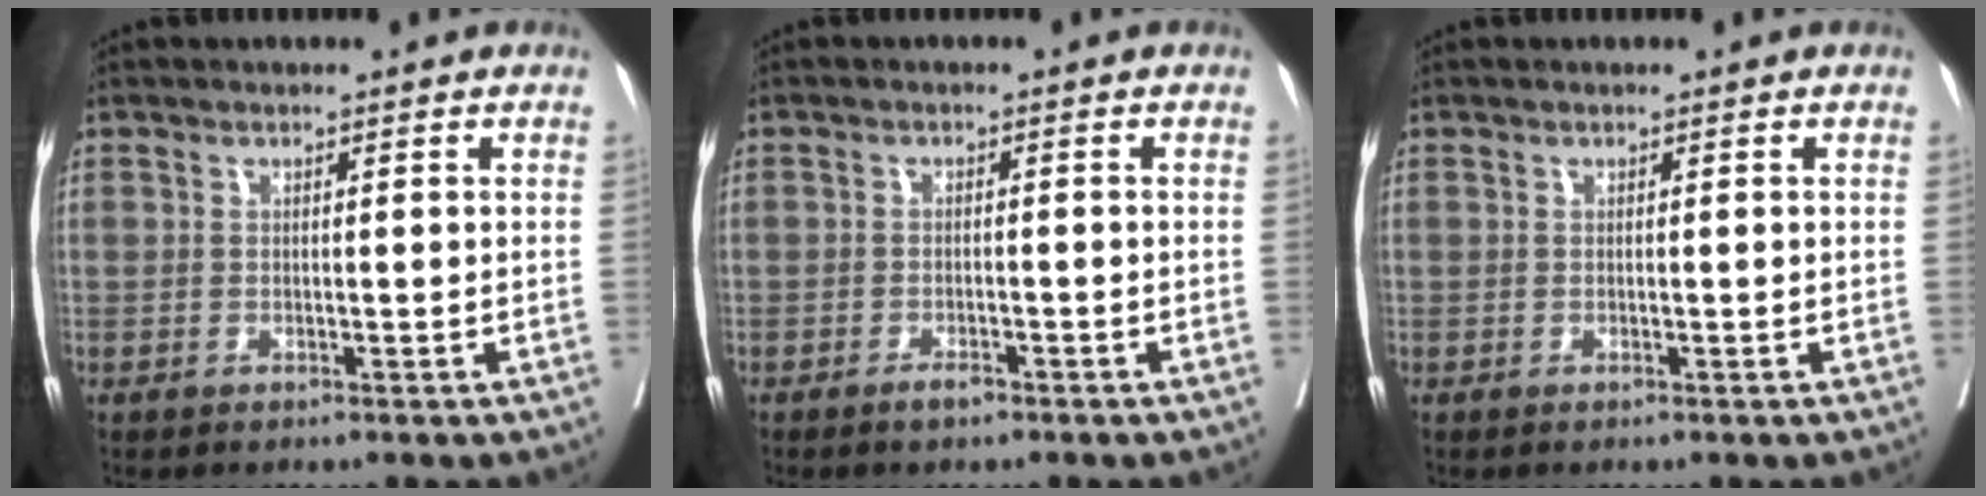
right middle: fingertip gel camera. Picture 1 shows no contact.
{"total": 1.6, "force": [-1.3, 0.5, 0.9], "torque": [-0.017, 0.000, -0.019]}
{"total": 0.0}